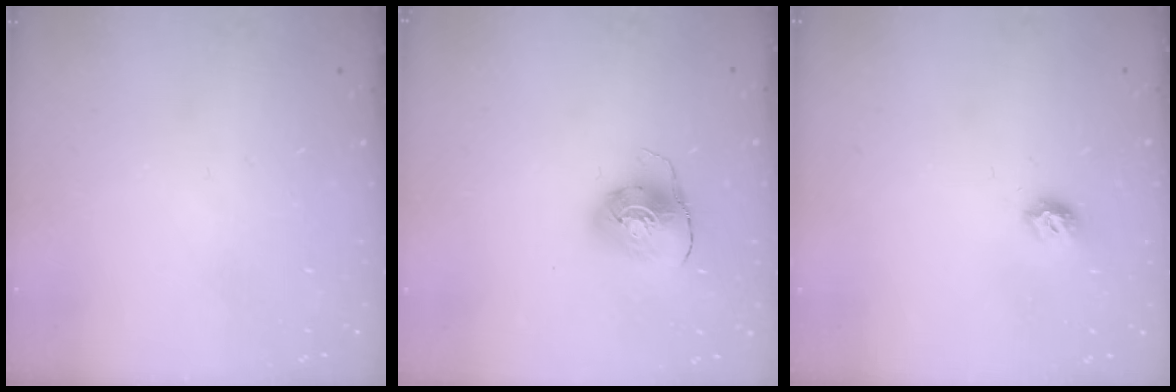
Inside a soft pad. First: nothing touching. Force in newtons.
{"total": 7.9, "press": 7.9, "slide": 0.7}
{"total": 7.5, "press": 7.5, "slide": 0.6}